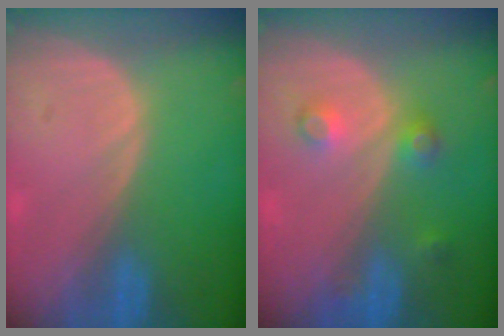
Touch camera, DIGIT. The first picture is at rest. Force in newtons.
{"total": 3.8, "press": 3.4, "slide": 1.7}